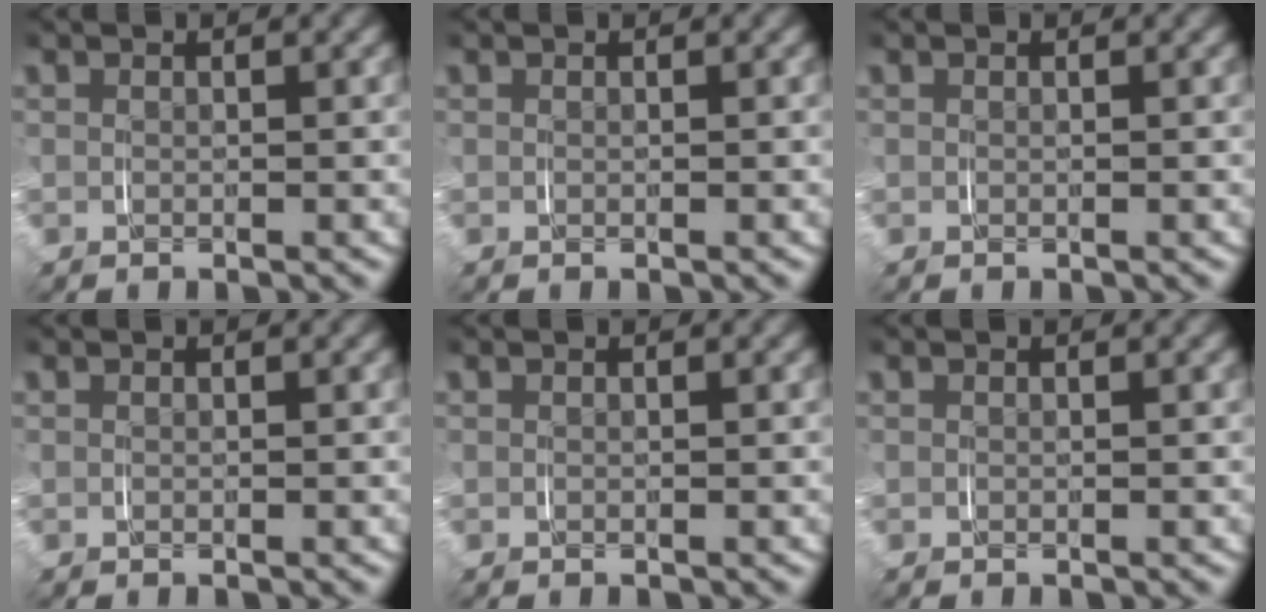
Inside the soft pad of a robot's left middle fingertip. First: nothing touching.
{"total": 0.0}
{"total": 0.0}
{"total": 0.0}
{"total": 0.0}
{"total": 0.0}